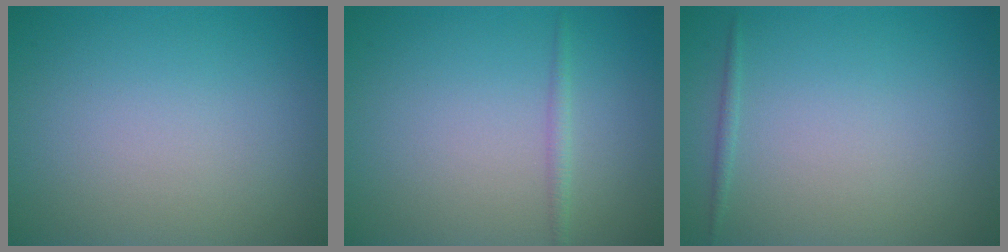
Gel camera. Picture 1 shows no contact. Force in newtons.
{"total": 1.0, "press": 1.0, "slide": 0.0}
{"total": 0.6, "press": 0.6, "slide": 0.0}